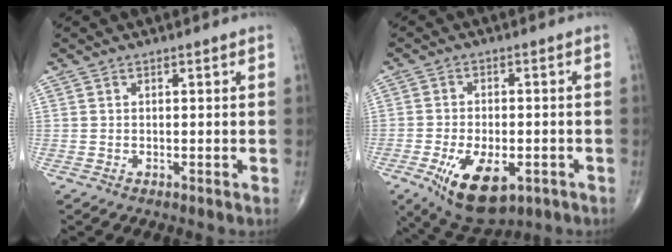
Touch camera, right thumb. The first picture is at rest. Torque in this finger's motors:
{"motor_torque": [0.30, 0.22, 0.59, 0.20, 0.16]}